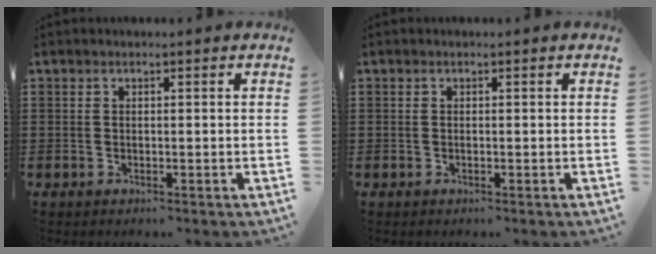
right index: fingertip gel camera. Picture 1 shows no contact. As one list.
[{"total": 0.0}]